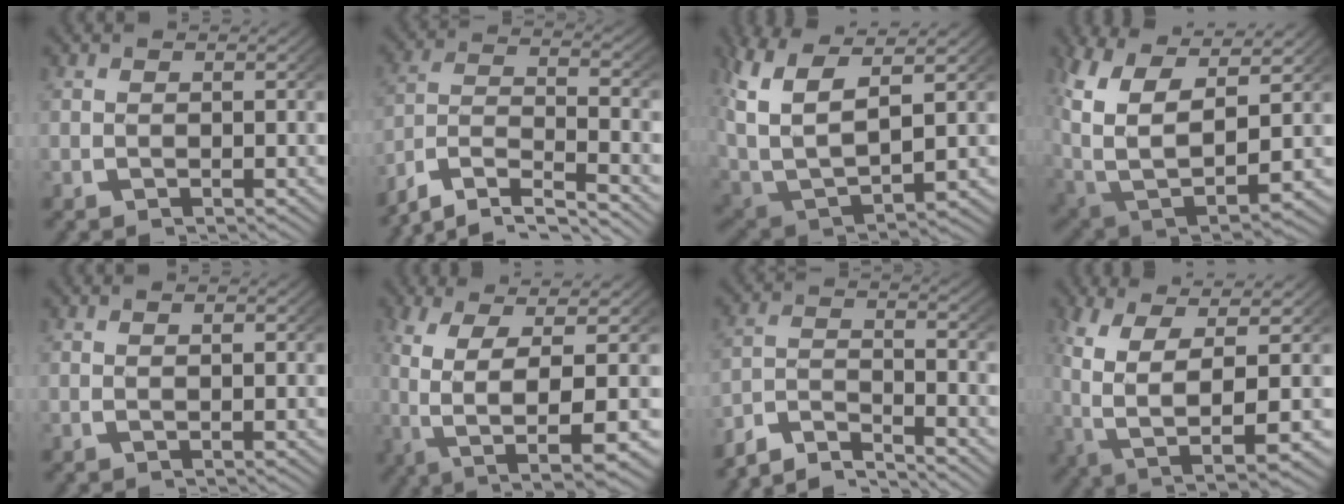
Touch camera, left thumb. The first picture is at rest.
{"total": 11.3, "force": [-5.4, 7.1, 7.0], "torque": [-0.161, -0.040, -0.079]}
{"total": 14.3, "force": [2.2, 10.4, 9.6], "torque": [-0.243, -0.053, 0.054]}
{"total": 15.0, "force": [0.9, 10.8, 10.4], "torque": [-0.251, -0.067, 0.042]}
{"total": 0.7, "force": [0.2, 0.0, 0.6], "torque": [-0.013, -0.002, 0.007]}
{"total": 10.9, "force": [-1.2, 4.4, 9.9], "torque": [-0.182, -0.024, 0.001]}
{"total": 6.2, "force": [-4.7, 2.7, 3.0], "torque": [-0.057, -0.014, -0.081]}
{"total": 10.8, "force": [-0.8, 5.5, 9.3], "torque": [-0.194, -0.035, 0.014]}